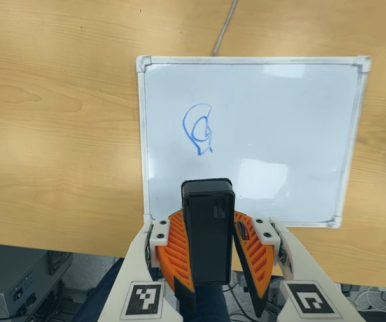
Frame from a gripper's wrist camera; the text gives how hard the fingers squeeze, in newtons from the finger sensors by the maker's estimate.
{"total": 8.8, "left": 9.4, "right": 8.1}